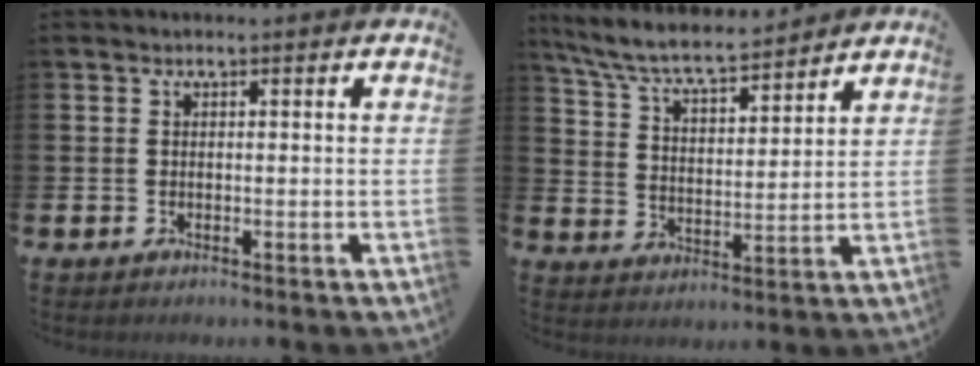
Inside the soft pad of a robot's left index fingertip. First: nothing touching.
{"total": 7.3, "force": [6.8, 1.0, 2.5], "torque": [-0.081, -0.042, 0.117]}